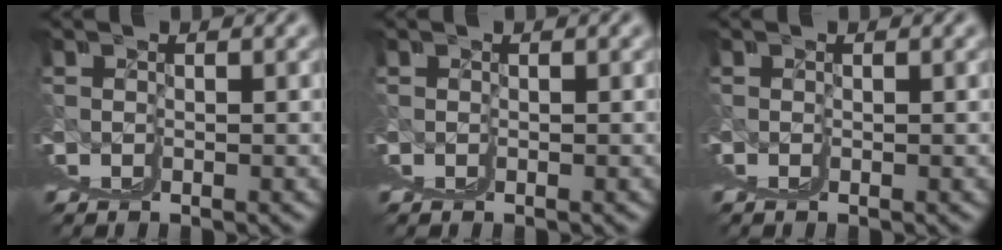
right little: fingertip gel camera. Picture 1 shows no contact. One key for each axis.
{"total": 0.0}
{"total": 0.0}